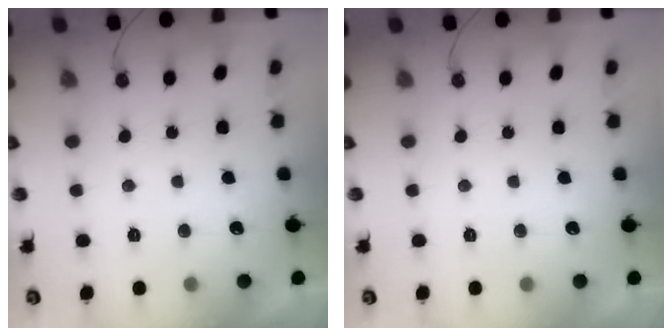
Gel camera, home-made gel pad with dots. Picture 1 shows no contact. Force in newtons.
{"total": 0.0}